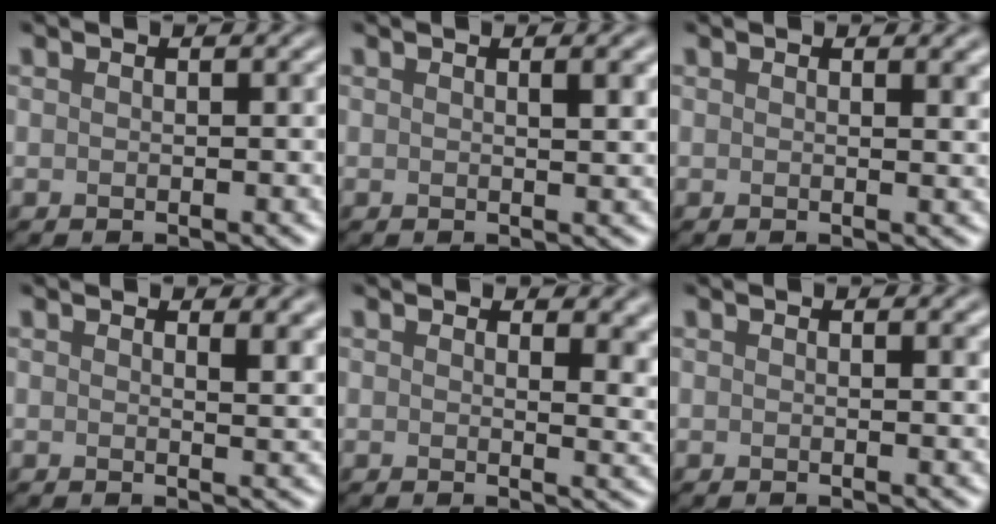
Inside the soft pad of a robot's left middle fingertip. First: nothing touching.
{"total": 1.8, "force": [0.7, 0.4, 1.6], "torque": [-0.017, 0.000, 0.012]}
{"total": 1.5, "force": [0.9, 0.5, 1.1], "torque": [-0.011, -0.002, 0.015]}
{"total": 2.7, "force": [1.5, 1.1, 2.0], "torque": [-0.018, 0.001, 0.022]}
{"total": 4.6, "force": [2.2, 2.5, 3.2], "torque": [-0.017, -0.005, 0.026]}
{"total": 0.7, "force": [0.5, 0.1, 0.5], "torque": [-0.006, -0.001, 0.009]}